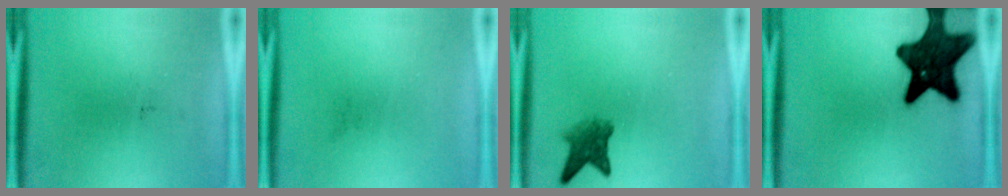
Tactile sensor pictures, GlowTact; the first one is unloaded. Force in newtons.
{"total": 0.0}
{"total": 4.0}
{"total": 15.4}